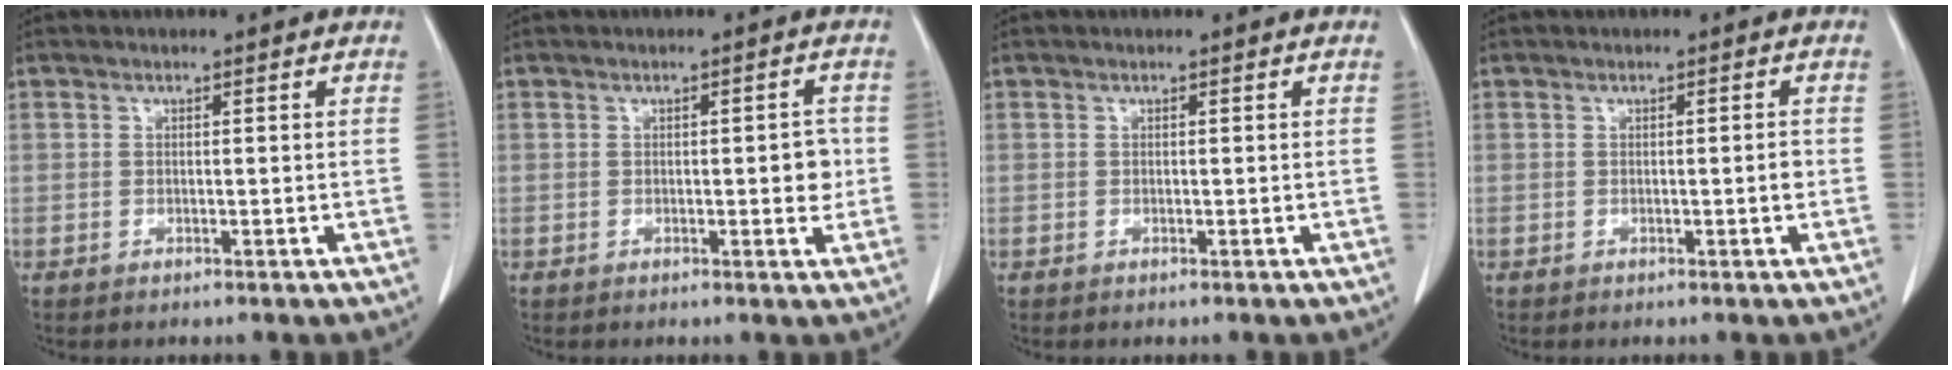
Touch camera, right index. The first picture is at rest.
{"total": 3.0, "force": [-0.1, 1.1, 2.8], "torque": [-0.032, 0.002, -0.001]}
{"total": 0.0}
{"total": 1.1, "force": [-0.2, 0.0, 1.0], "torque": [-0.013, 0.000, -0.002]}